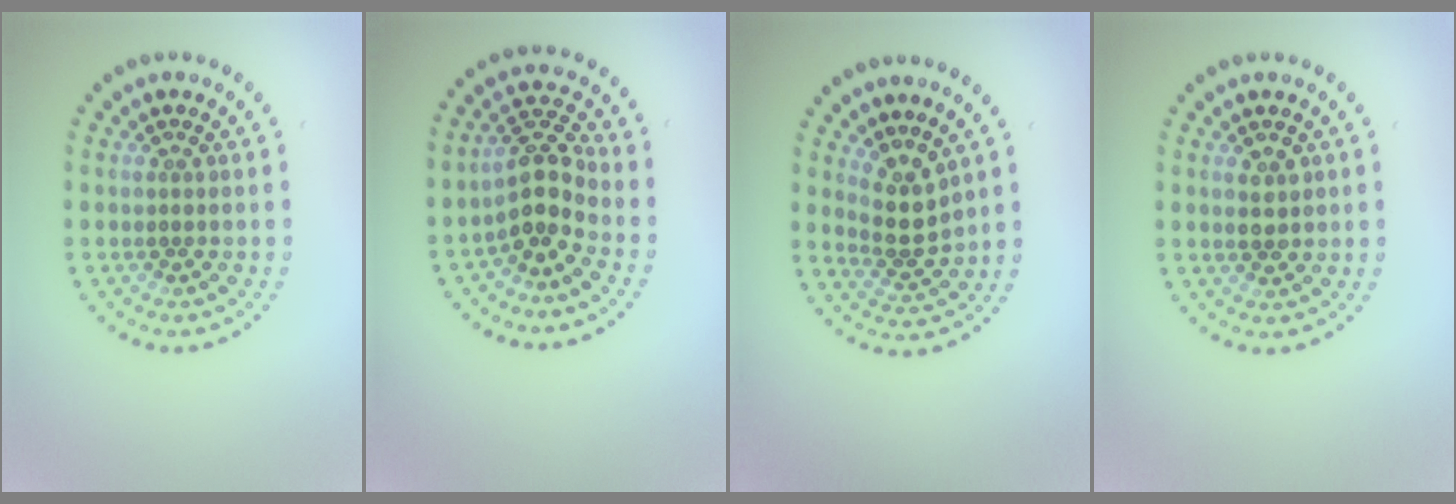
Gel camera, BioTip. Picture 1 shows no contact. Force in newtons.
{"total": 3.6, "press": 3.0, "slide": 1.9}
{"total": 2.8, "press": 2.2, "slide": 1.7}
{"total": 1.8, "press": 1.8, "slide": 0.0}